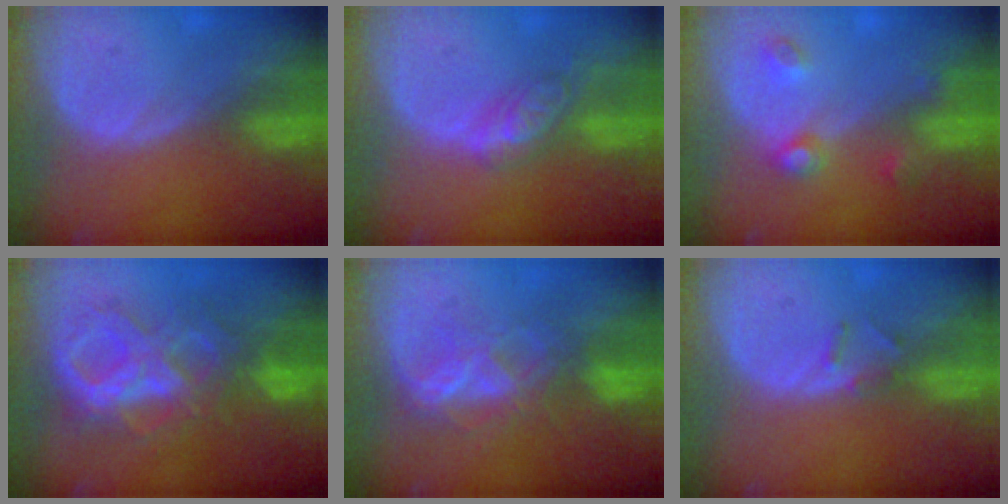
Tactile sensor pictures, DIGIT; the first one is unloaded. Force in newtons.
{"total": 5.8, "press": 5.0, "slide": 2.9}
{"total": 4.5, "press": 4.0, "slide": 2.1}
{"total": 10.5, "press": 10.4, "slide": 1.1}
{"total": 6.7, "press": 6.5, "slide": 1.5}
{"total": 1.9, "press": 1.7, "slide": 0.9}